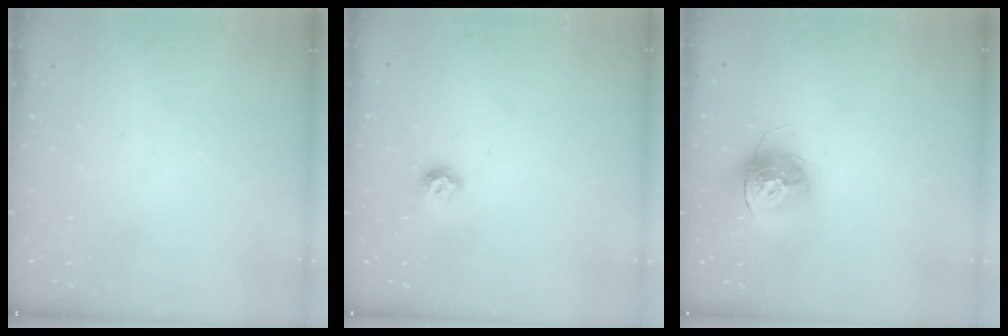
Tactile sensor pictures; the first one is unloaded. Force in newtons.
{"total": 5.8, "press": 5.7, "slide": 0.9}
{"total": 14.9, "press": 14.8, "slide": 1.3}